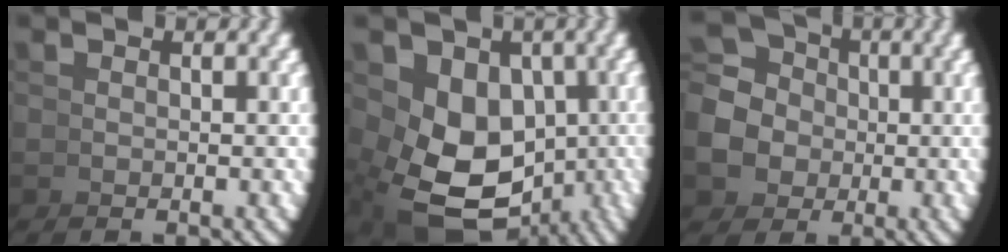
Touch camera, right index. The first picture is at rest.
{"total": 11.0, "force": [-2.8, 8.2, 6.7], "torque": [-0.151, -0.066, -0.012]}
{"total": 9.6, "force": [0.2, 8.8, 4.0], "torque": [-0.088, -0.032, 0.009]}